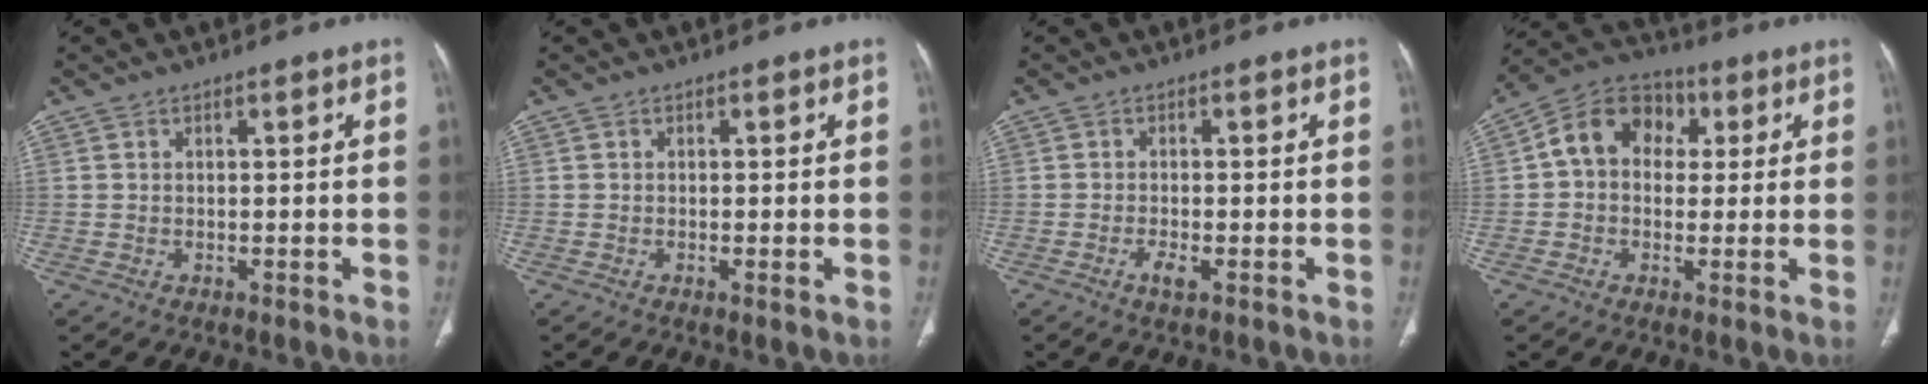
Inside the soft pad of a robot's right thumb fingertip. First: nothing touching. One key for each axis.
{"total": 0.9, "fx": -0.2, "fy": 0.0, "fz": 0.8, "tx": -0.019, "ty": -0.004, "tz": -0.004}
{"total": 2.1, "fx": -1.0, "fy": 0.6, "fz": 1.8, "tx": -0.038, "ty": -0.001, "tz": -0.022}
{"total": 11.2, "fx": 2.1, "fy": 8.8, "fz": 6.6, "tx": -0.083, "ty": 0.027, "tz": 0.020}